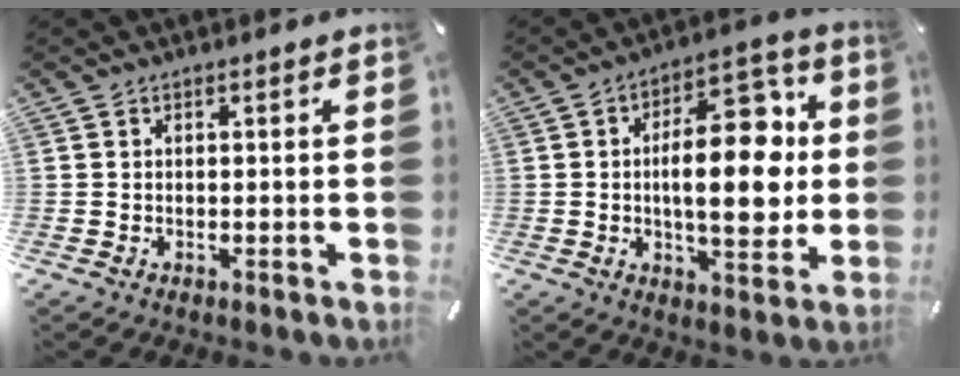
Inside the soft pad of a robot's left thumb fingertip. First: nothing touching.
{"total": 19.2, "force": [1.3, 9.3, 16.8], "torque": [-0.224, -0.002, 0.018]}